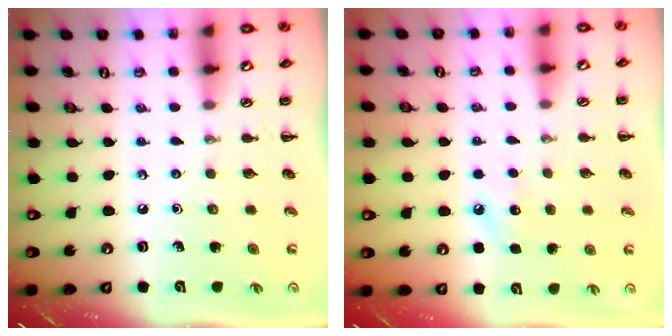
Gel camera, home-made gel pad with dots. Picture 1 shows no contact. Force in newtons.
{"total": 6.4, "press": 6.2, "slide": 1.5}